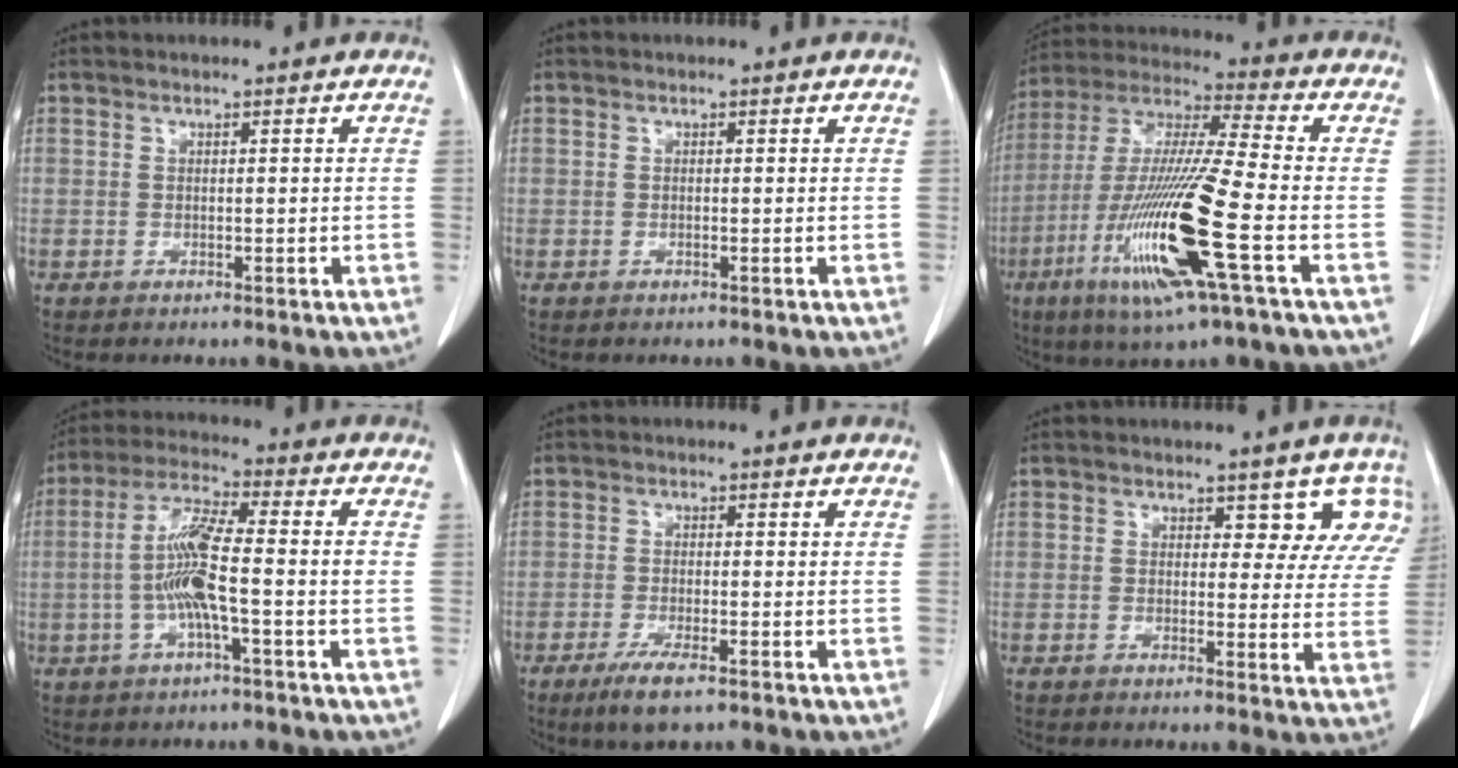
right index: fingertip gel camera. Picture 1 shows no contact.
{"total": 0.0}
{"total": 19.2, "force": [-6.7, 0.2, 18.0], "torque": [-0.388, -0.032, -0.132]}
{"total": 8.8, "force": [-1.6, 0.7, 8.7], "torque": [-0.178, 0.011, -0.037]}
{"total": 4.8, "force": [-3.0, 0.7, 3.6], "torque": [-0.072, -0.011, -0.052]}
{"total": 6.1, "force": [4.2, 3.6, 2.5], "torque": [0.000, -0.003, 0.025]}